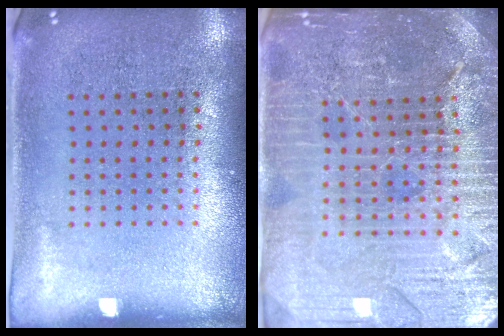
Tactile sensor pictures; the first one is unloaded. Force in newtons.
{"total": 4.9, "press": 4.5, "slide": 1.8}